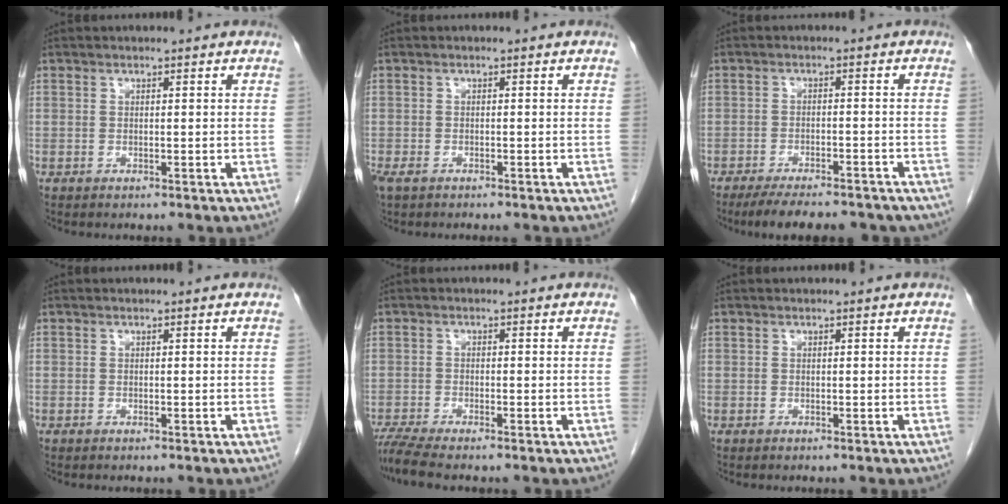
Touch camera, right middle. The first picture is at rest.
{"total": 2.2, "force": [-1.5, 1.0, 1.1], "torque": [-0.028, -0.003, -0.022]}
{"total": 12.6, "force": [-10.9, 3.0, 5.6], "torque": [-0.088, -0.006, -0.144]}
{"total": 0.0}
{"total": 4.4, "force": [-3.8, -0.3, 2.3], "torque": [-0.051, -0.015, -0.072]}
{"total": 0.0}